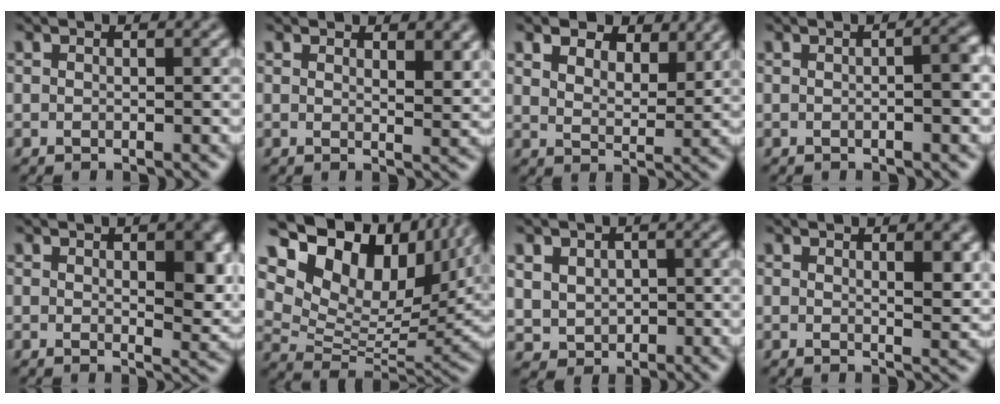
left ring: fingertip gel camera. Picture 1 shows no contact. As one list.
[{"total": 3.4, "force": [2.3, 1.1, 2.3], "torque": [-0.030, -0.001, 0.040]}, {"total": 6.7, "force": [4.9, 3.1, 3.3], "torque": [-0.057, 0.011, 0.058]}, {"total": 3.4, "force": [0.1, 1.0, 3.2], "torque": [-0.027, 0.012, 0.000]}, {"total": 6.8, "force": [2.0, 2.6, 6.0], "torque": [-0.068, -0.002, 0.037]}, {"total": 15.7, "force": [8.5, 8.6, 10.0], "torque": [-0.208, 0.033, 0.160]}, {"total": 3.2, "force": [0.8, 2.7, 1.4], "torque": [-0.036, 0.002, 0.021]}, {"total": 3.7, "force": [1.6, 1.1, 3.1], "torque": [-0.035, -0.002, 0.026]}]